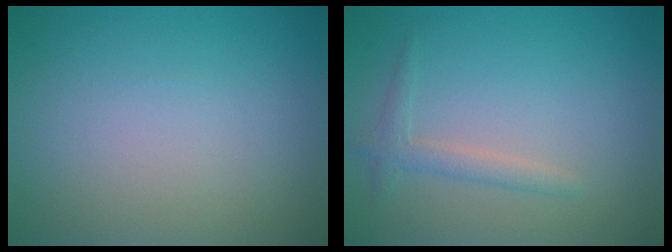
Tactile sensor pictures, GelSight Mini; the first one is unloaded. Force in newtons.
{"total": 1.6, "press": 1.6, "slide": 0.1}